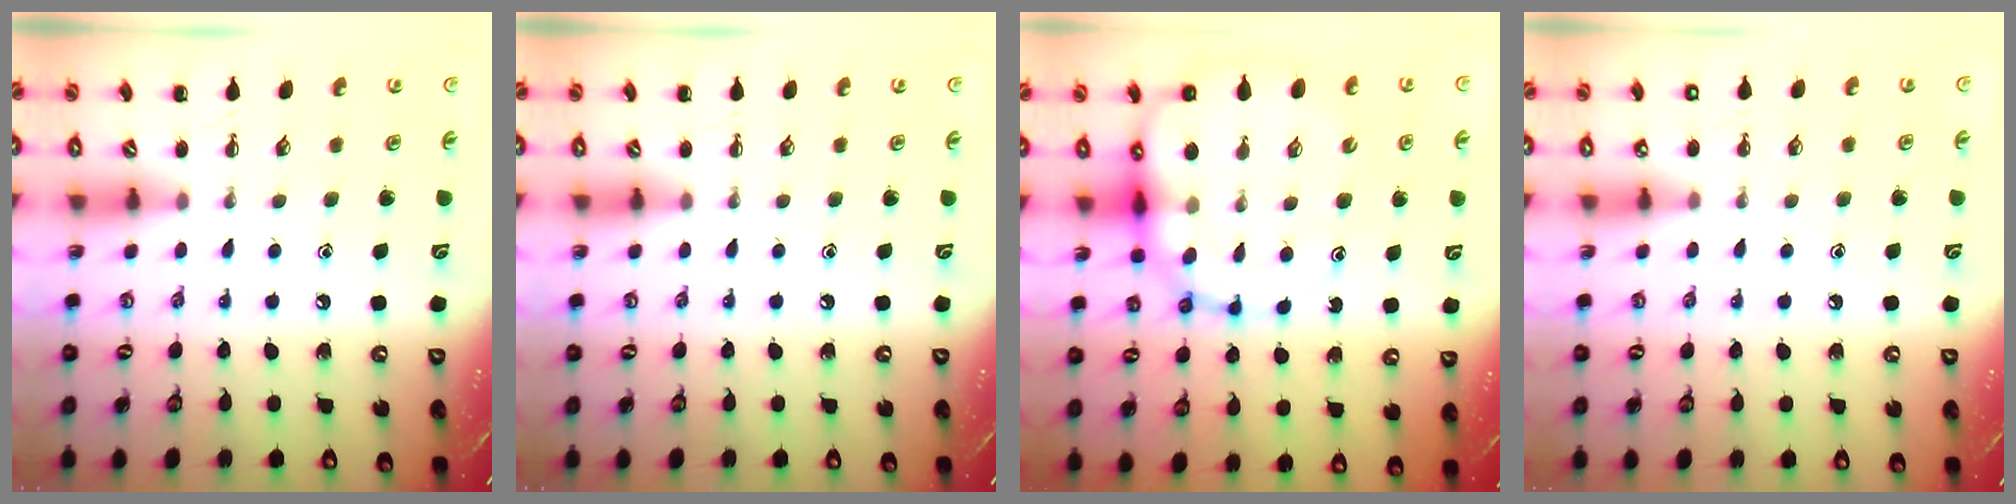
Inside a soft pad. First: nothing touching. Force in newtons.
{"total": 0.0}
{"total": 17.2, "press": 16.6, "slide": 4.3}
{"total": 2.3, "press": 2.2, "slide": 0.7}